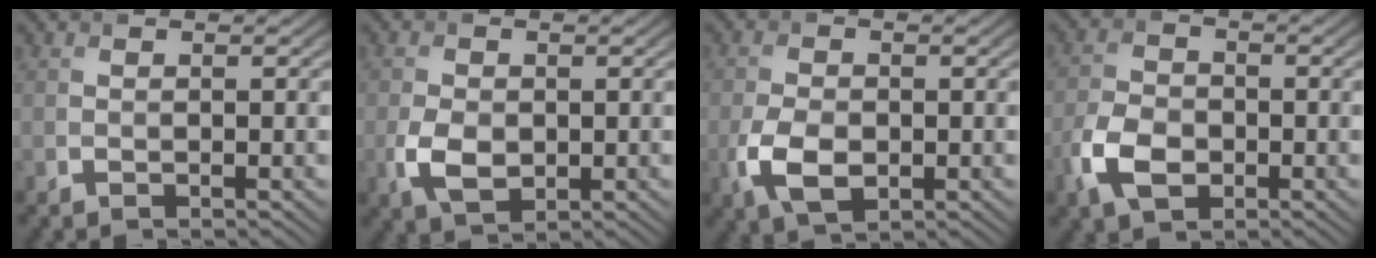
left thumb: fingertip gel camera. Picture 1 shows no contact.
{"total": 4.3, "force": [-0.7, 3.0, 3.0], "torque": [-0.072, -0.011, -0.014]}
{"total": 5.5, "force": [-1.7, 3.4, 4.0], "torque": [-0.094, -0.010, -0.034]}
{"total": 6.2, "force": [-2.6, 4.0, 3.9], "torque": [-0.091, -0.005, -0.058]}